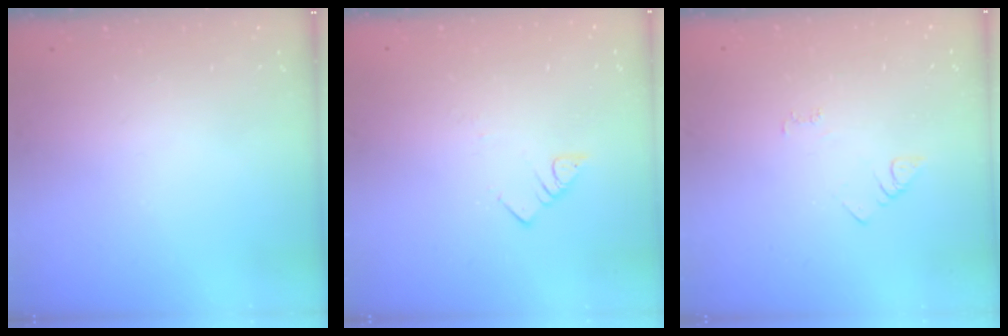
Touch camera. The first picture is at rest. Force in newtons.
{"total": 2.8, "press": 2.8, "slide": 0.2}
{"total": 3.2, "press": 3.2, "slide": 0.4}